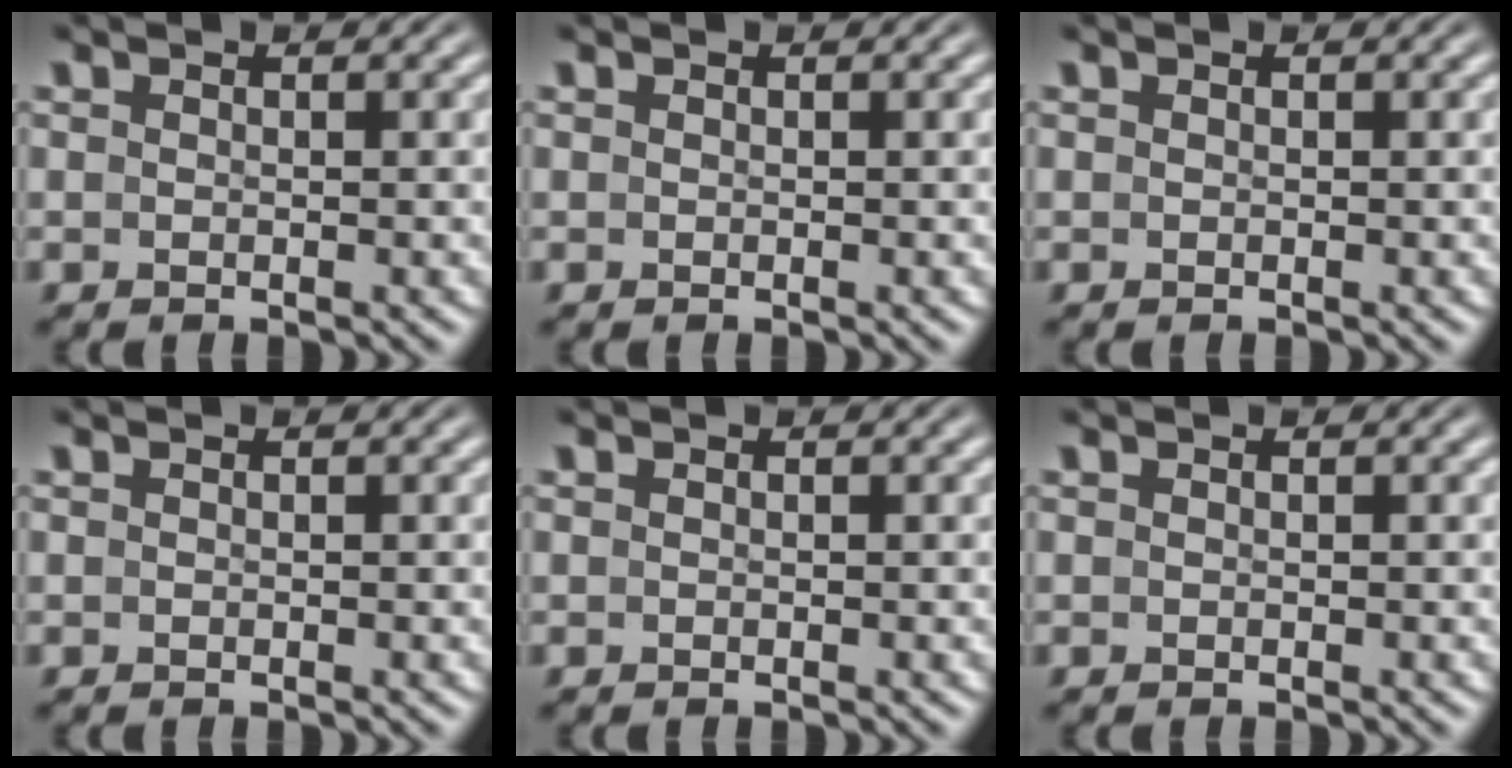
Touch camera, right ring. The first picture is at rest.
{"total": 0.0}
{"total": 0.0}
{"total": 0.0}
{"total": 0.0}
{"total": 0.0}